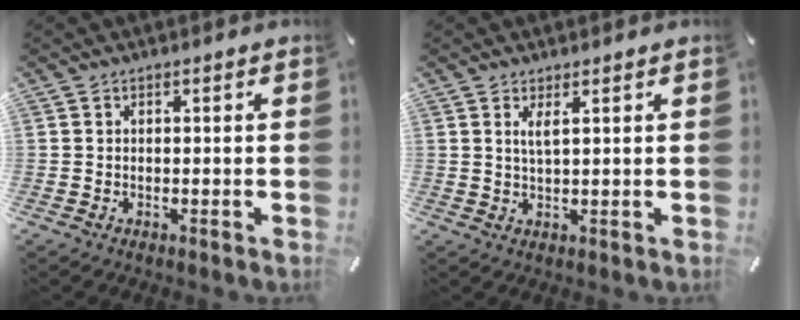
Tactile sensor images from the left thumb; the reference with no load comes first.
{"total": 2.6, "force": [1.4, 0.5, 2.2], "torque": [-0.046, 0.001, 0.024]}